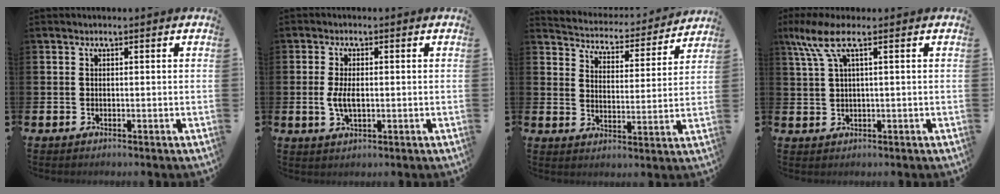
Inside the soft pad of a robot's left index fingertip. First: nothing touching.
{"total": 3.4, "force": [-0.1, 1.7, 3.0], "torque": [-0.057, 0.006, -0.003]}
{"total": 4.8, "force": [4.7, 1.0, 0.2], "torque": [-0.028, -0.045, 0.076]}
{"total": 5.4, "force": [2.4, 1.4, 4.6], "torque": [-0.111, 0.008, 0.039]}